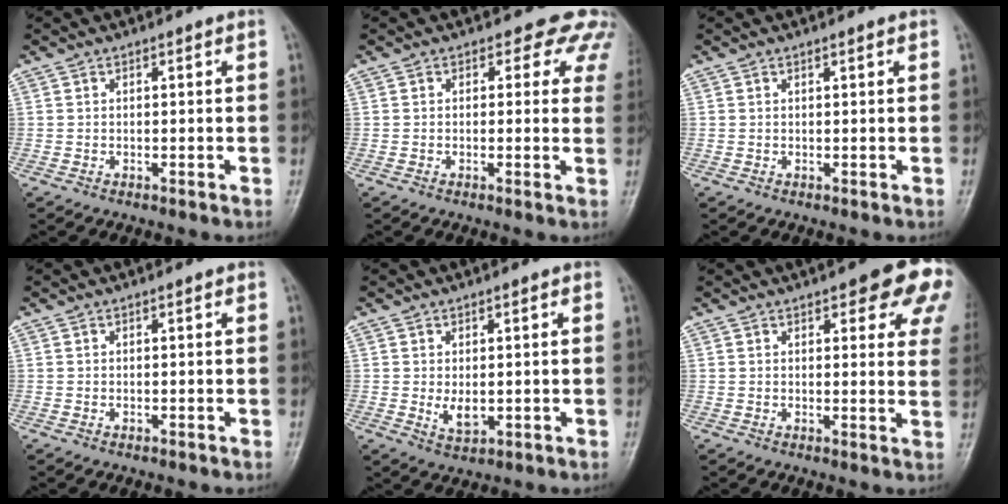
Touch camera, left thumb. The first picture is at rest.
{"total": 6.2, "force": [4.5, 3.8, 1.8], "torque": [0.022, -0.014, 0.024]}
{"total": 0.5, "force": [0.3, 0.0, 0.4], "torque": [-0.007, 0.000, 0.004]}
{"total": 0.0}
{"total": 3.4, "force": [-0.1, 2.1, 2.7], "torque": [-0.036, -0.009, 0.007]}
{"total": 13.4, "force": [6.7, 4.8, 10.5], "torque": [-0.089, -0.021, 0.067]}